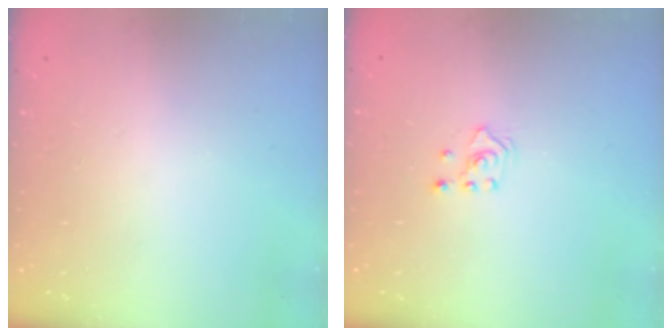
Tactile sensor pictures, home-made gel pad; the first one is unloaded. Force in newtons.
{"total": 2.0, "press": 1.8, "slide": 0.9}